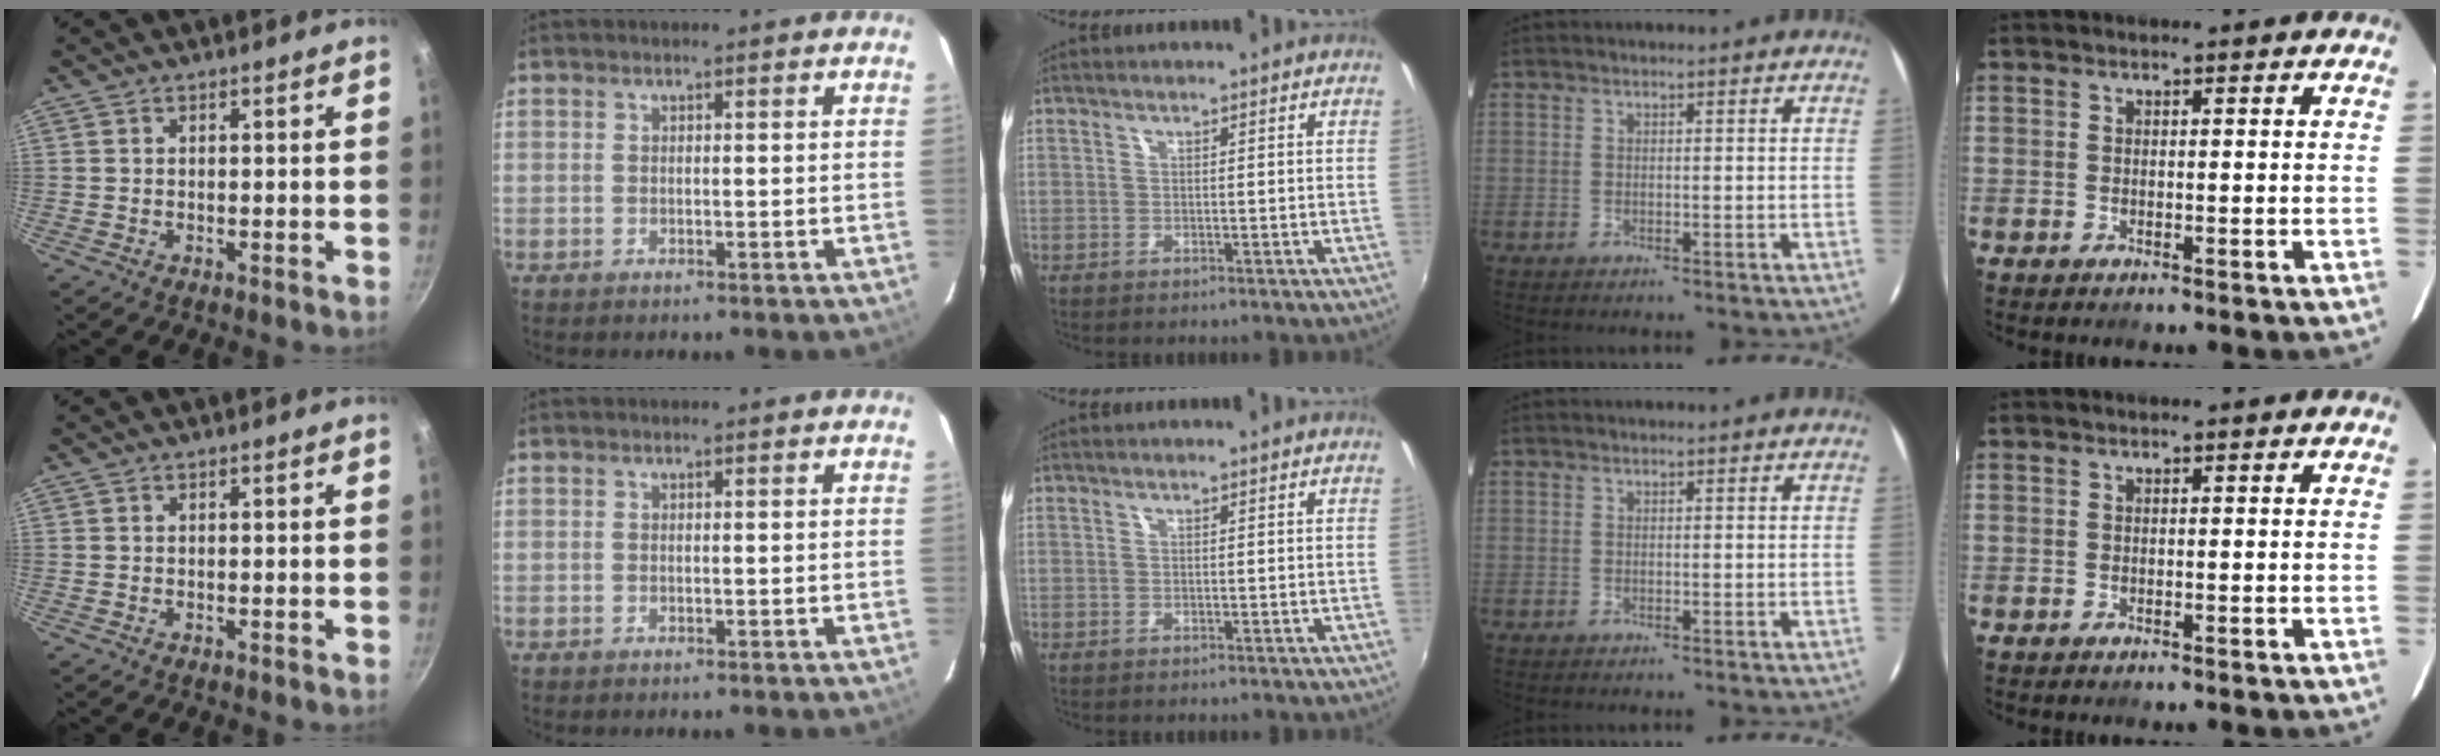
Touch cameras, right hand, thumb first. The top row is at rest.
{}